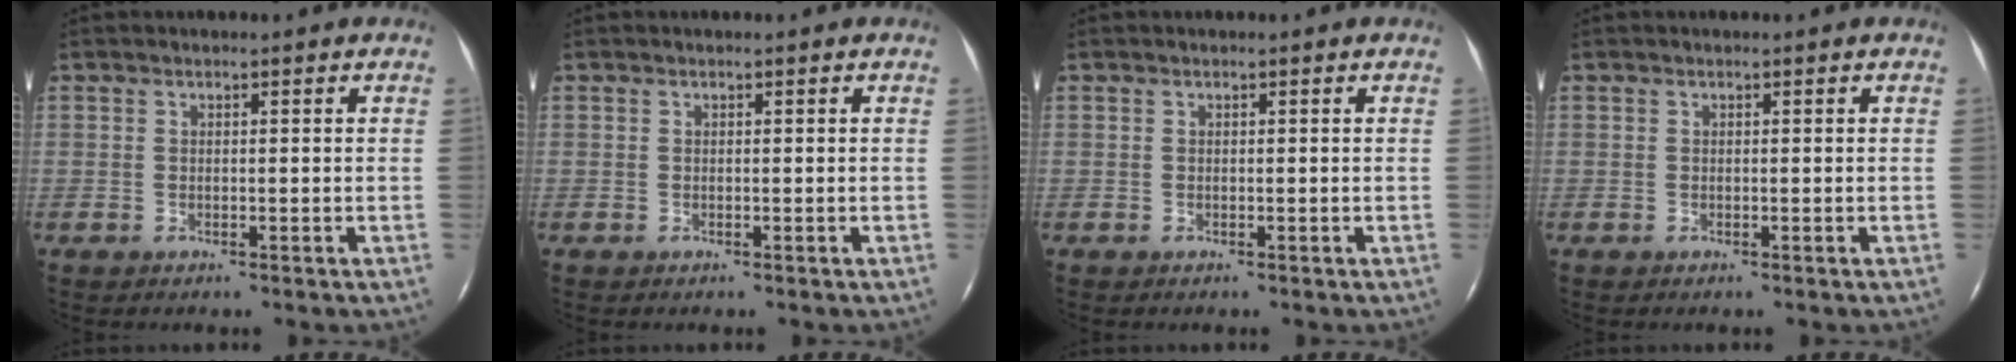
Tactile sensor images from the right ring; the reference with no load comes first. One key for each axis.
{"total": 0.0}
{"total": 0.0}
{"total": 0.0}